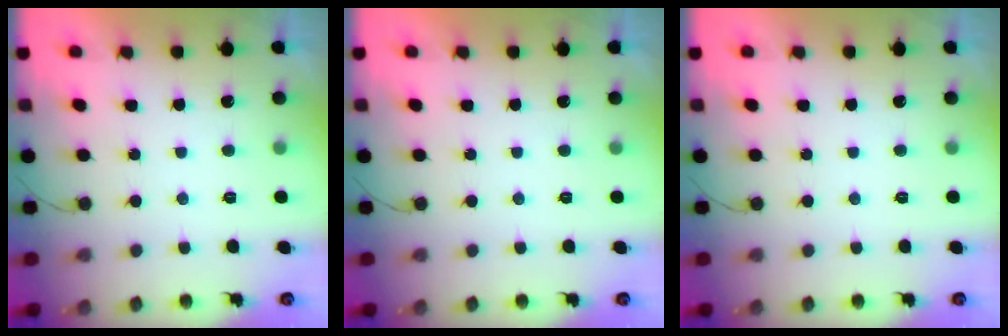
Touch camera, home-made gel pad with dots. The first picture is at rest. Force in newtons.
{"total": 0.0}
{"total": 0.0}